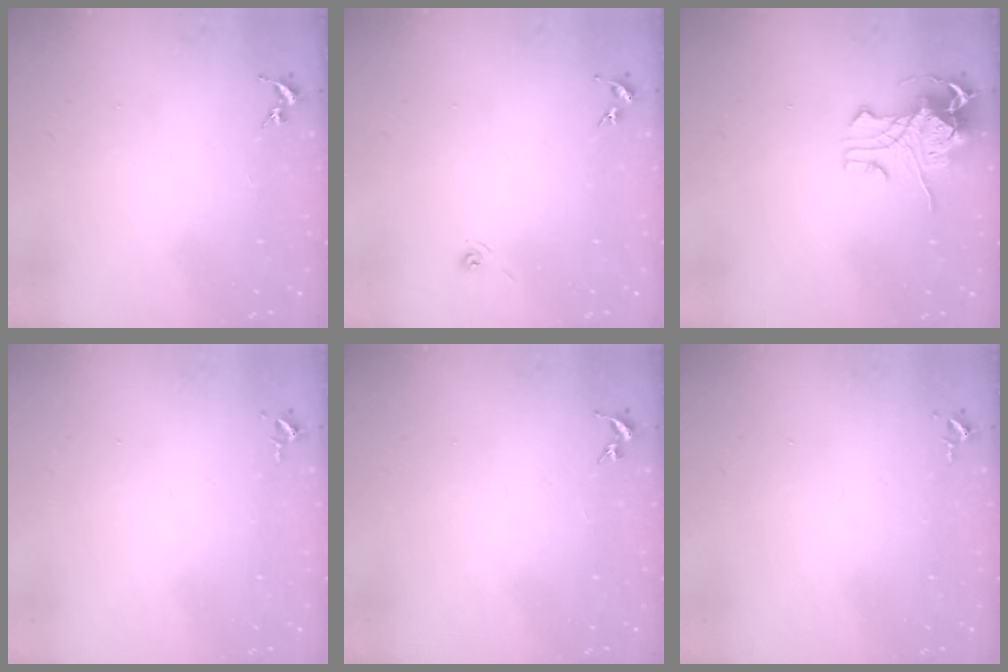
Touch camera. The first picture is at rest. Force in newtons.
{"total": 3.3, "press": 2.7, "slide": 2.0}
{"total": 10.7, "press": 10.6, "slide": 1.4}
{"total": 2.6, "press": 2.6, "slide": 0.4}
{"total": 0.0}
{"total": 2.6, "press": 2.6, "slide": 0.4}